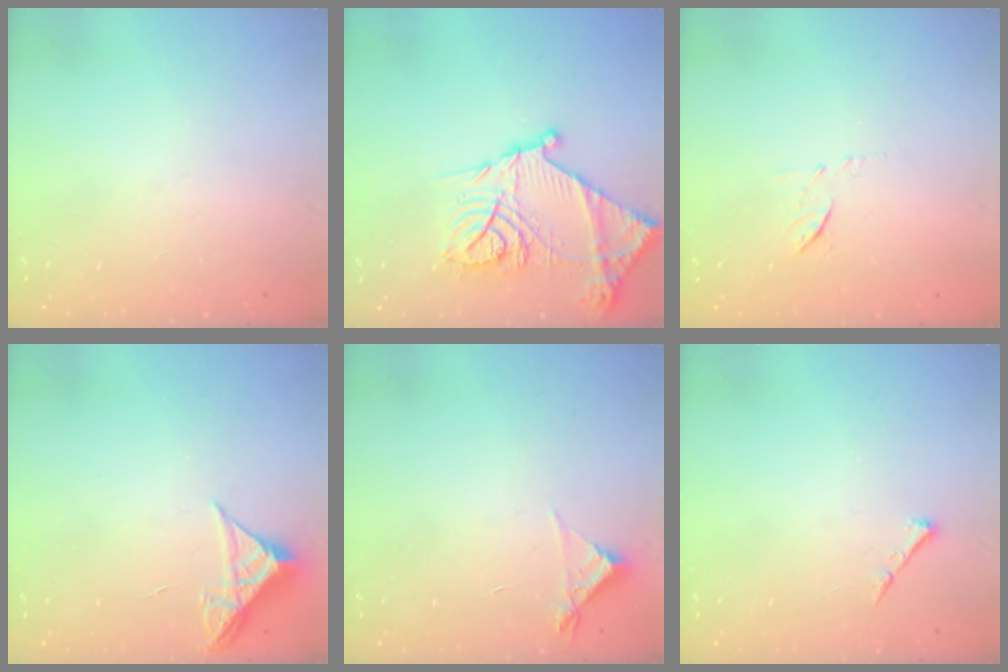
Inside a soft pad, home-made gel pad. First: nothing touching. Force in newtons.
{"total": 22.3, "press": 22.2, "slide": 2.0}
{"total": 6.0, "press": 6.0, "slide": 0.6}
{"total": 5.2, "press": 5.1, "slide": 0.3}
{"total": 3.0, "press": 3.0, "slide": 0.3}
{"total": 3.7, "press": 3.6, "slide": 0.5}